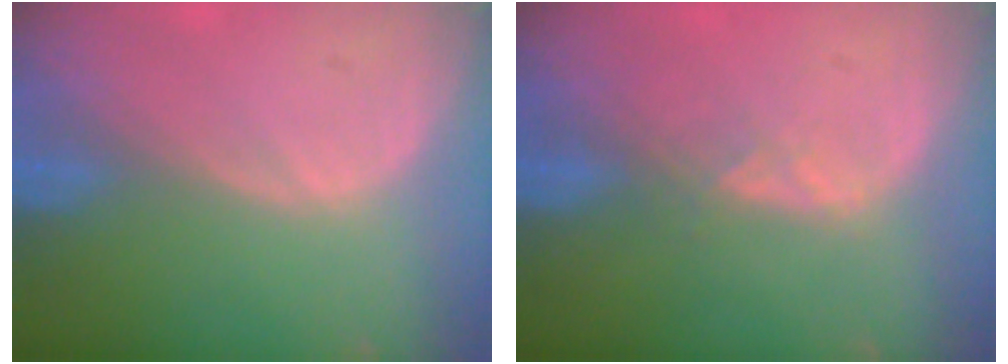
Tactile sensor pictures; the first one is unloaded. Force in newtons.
{"total": 2.0, "press": 1.9, "slide": 0.7}